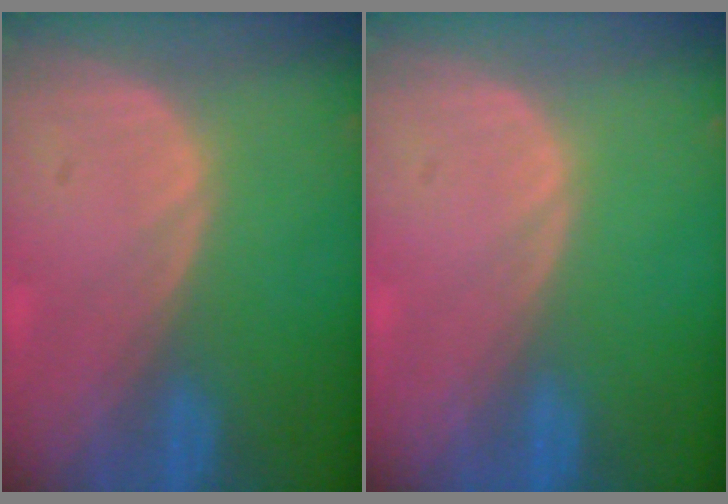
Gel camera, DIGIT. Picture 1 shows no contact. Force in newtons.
{"total": 0.0}